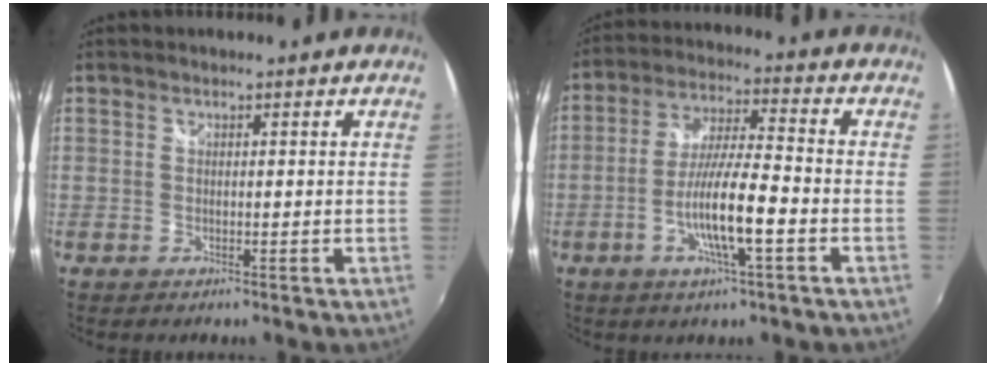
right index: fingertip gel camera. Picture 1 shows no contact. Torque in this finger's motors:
{"motor_torque": [1.44, -0.70, 0.88, 0.21]}